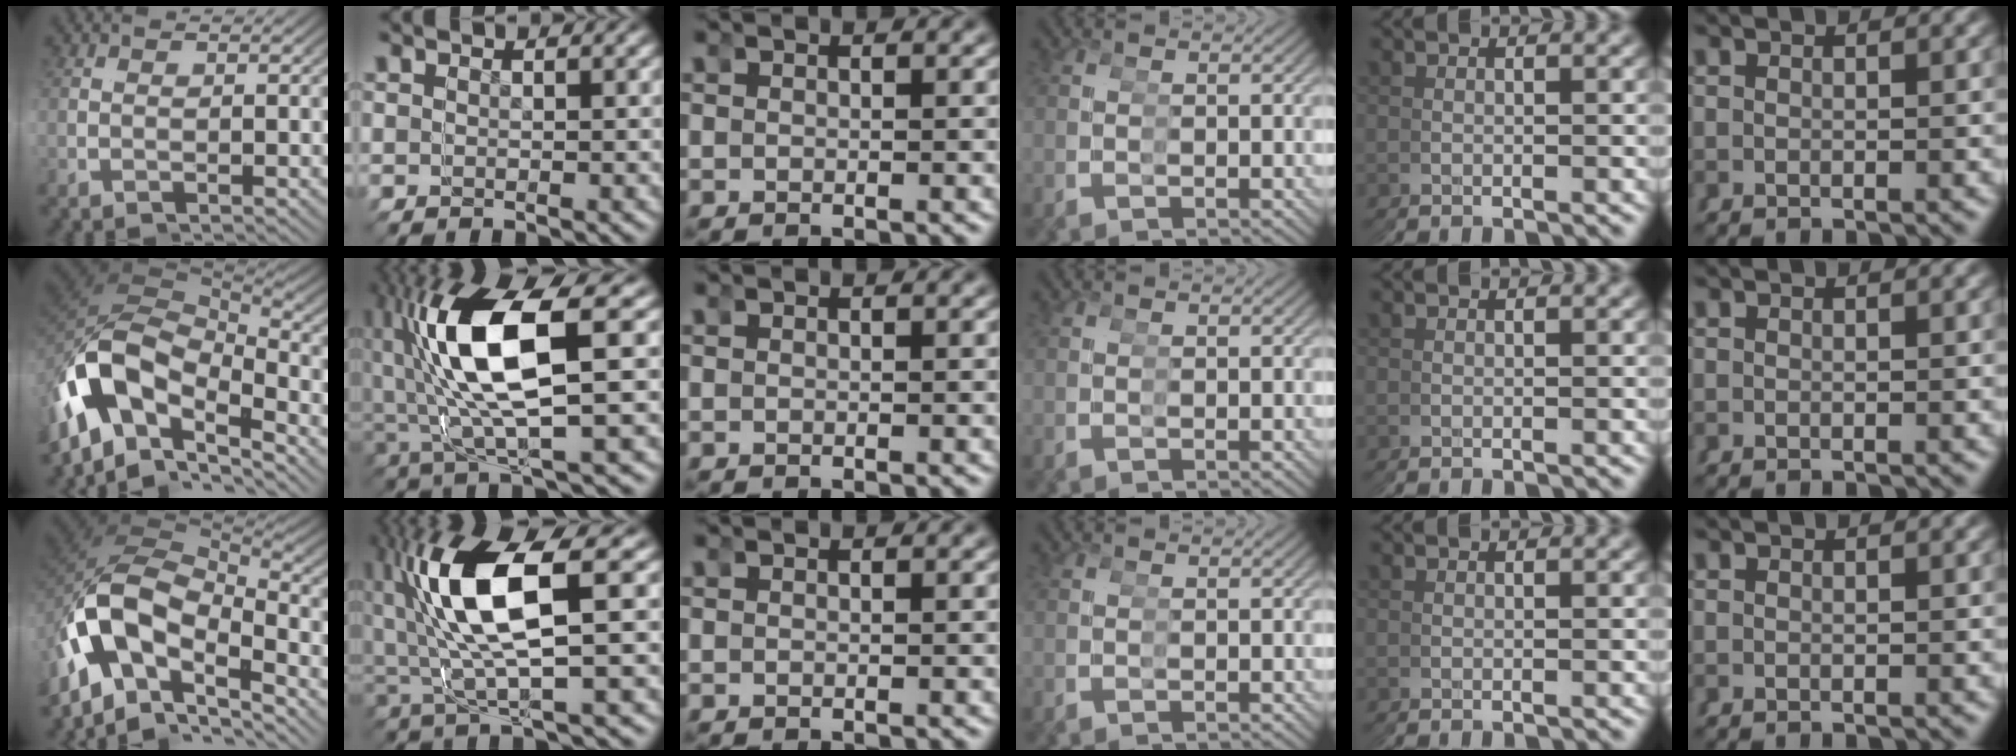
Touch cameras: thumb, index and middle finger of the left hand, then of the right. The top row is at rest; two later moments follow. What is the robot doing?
{"motion": "grasp_and_lifting", "object": "toy banana"}